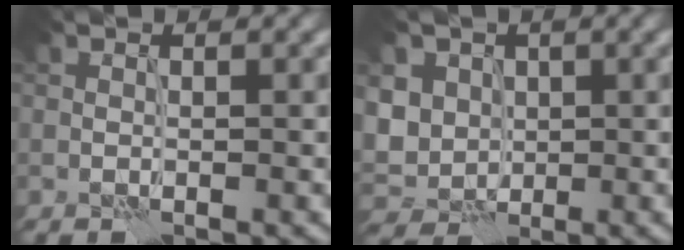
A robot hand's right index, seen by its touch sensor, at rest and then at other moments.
{"total": 5.0, "force": [1.1, 4.4, 2.1], "torque": [-0.065, 0.010, 0.013]}